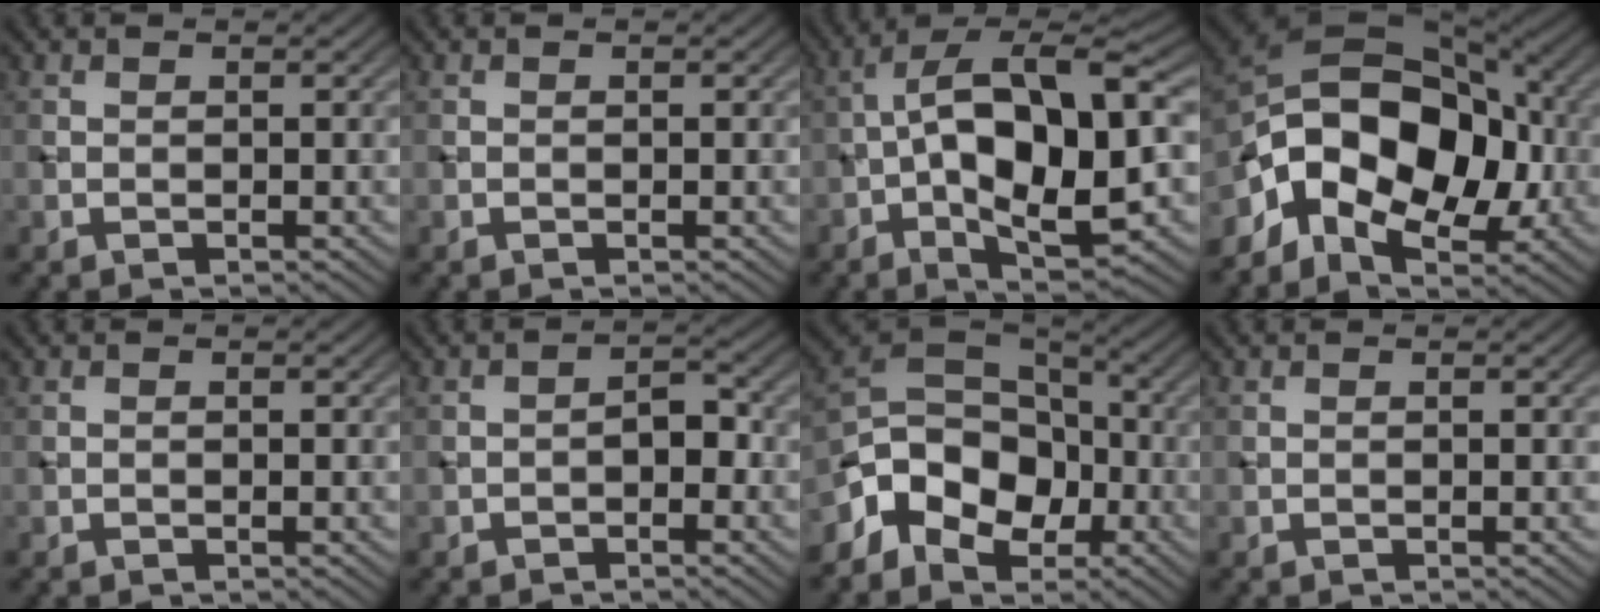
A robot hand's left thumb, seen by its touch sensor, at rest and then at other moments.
{"total": 0.0}
{"total": 14.7, "force": [-1.5, 6.7, 13.1], "torque": [-0.228, 0.011, -0.030]}
{"total": 14.2, "force": [-3.2, 8.9, 10.6], "torque": [-0.184, 0.005, -0.068]}
{"total": 0.0}
{"total": 2.4, "force": [-1.1, 1.2, 1.7], "torque": [-0.024, 0.008, -0.024]}
{"total": 10.5, "force": [-4.5, 6.9, 6.5], "torque": [-0.132, -0.008, -0.103]}
{"total": 0.0}